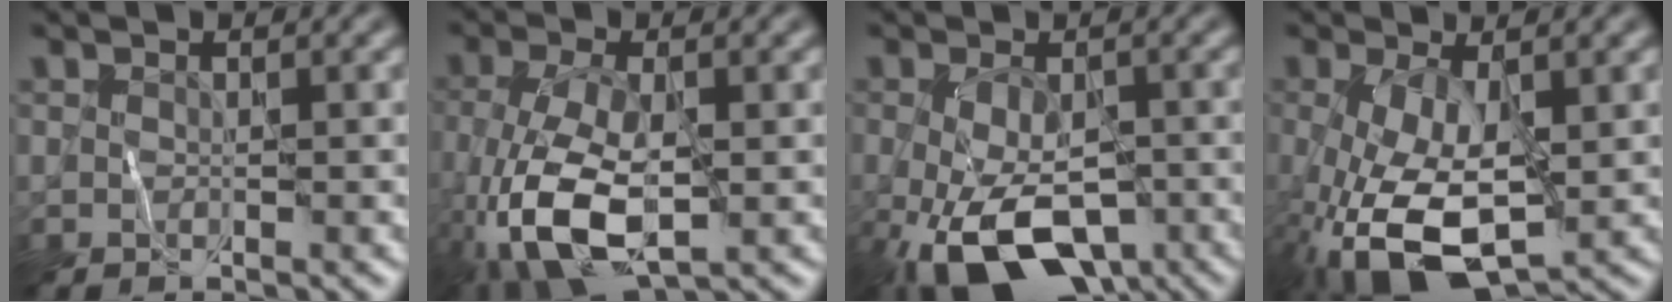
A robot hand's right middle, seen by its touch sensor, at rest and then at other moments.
{"total": 8.7, "force": [-2.7, 4.1, 7.2], "torque": [-0.177, -0.015, -0.054]}
{"total": 11.7, "force": [-4.6, 6.1, 8.9], "torque": [-0.180, -0.046, -0.065]}
{"total": 9.2, "force": [-2.1, 4.3, 7.8], "torque": [-0.195, -0.027, -0.034]}